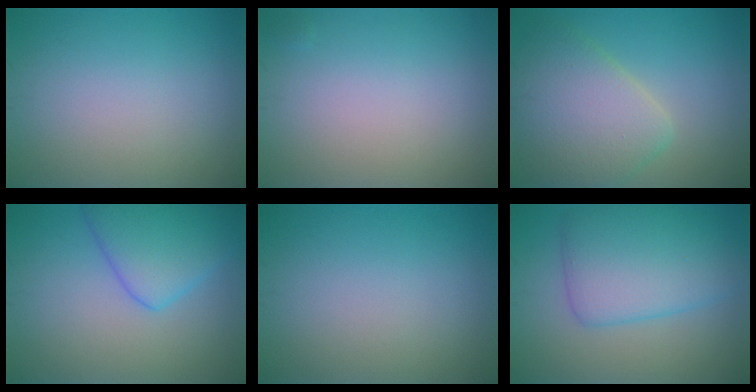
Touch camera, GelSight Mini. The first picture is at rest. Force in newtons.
{"total": 0.0}
{"total": 6.8, "press": 6.8, "slide": 0.4}
{"total": 5.2, "press": 5.2, "slide": 0.2}
{"total": 0.0}
{"total": 6.0, "press": 6.0, "slide": 0.1}